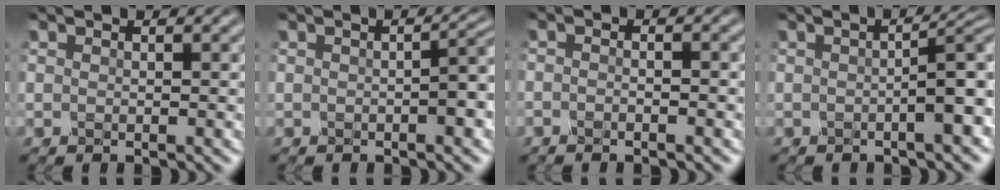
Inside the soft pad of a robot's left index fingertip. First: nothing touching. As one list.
[{"total": 4.2, "force": [-0.4, 1.7, 3.8], "torque": [-0.036, 0.013, -0.008]}, {"total": 1.1, "force": [-0.8, 0.2, 0.8], "torque": [-0.004, -0.013, -0.024]}, {"total": 5.6, "force": [-0.5, 1.5, 5.3], "torque": [-0.053, 0.011, -0.010]}]